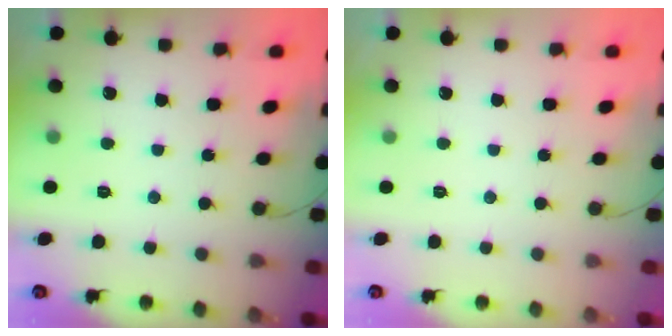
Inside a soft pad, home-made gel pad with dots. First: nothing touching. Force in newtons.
{"total": 0.0}